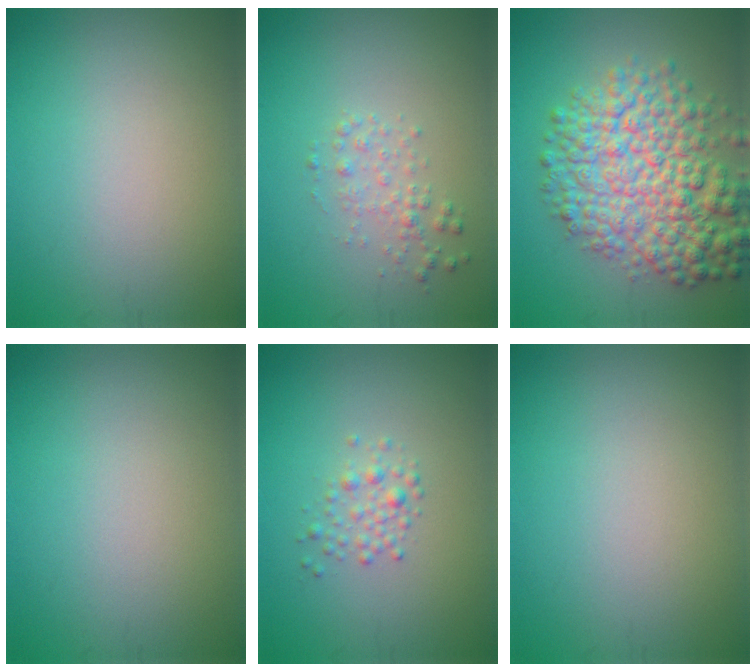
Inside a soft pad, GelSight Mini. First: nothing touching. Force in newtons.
{"total": 1.6, "press": 1.6, "slide": 0.0}
{"total": 9.4, "press": 9.4, "slide": 0.3}
{"total": 0.0}
{"total": 2.2, "press": 2.2, "slide": 0.1}
{"total": 0.0}